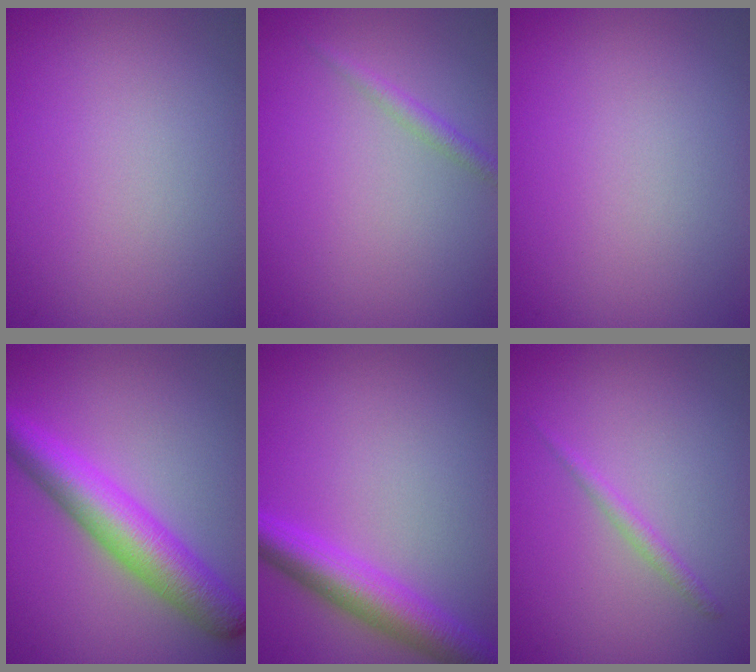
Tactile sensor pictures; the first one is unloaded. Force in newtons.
{"total": 1.2, "press": 1.2, "slide": 0.1}
{"total": 0.0}
{"total": 6.4, "press": 6.4, "slide": 0.1}
{"total": 5.0, "press": 5.0, "slide": 0.2}
{"total": 1.1, "press": 1.1, "slide": 0.1}